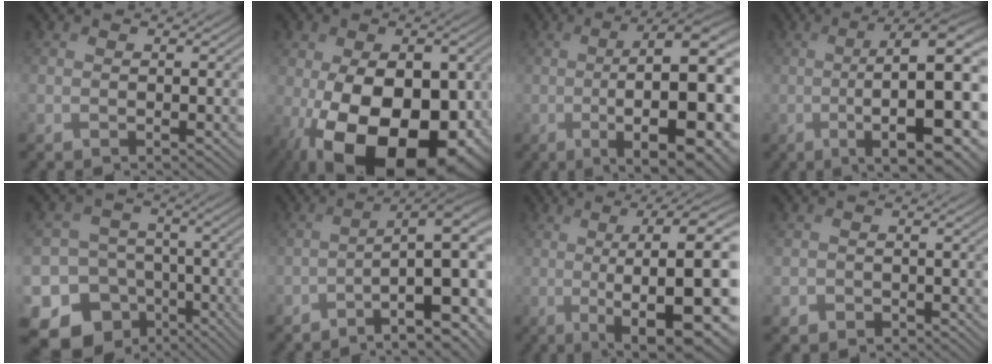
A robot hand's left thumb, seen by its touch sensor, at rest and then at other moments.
{"total": 20.4, "force": [-6.0, 12.3, 15.2], "torque": [-0.201, -0.046, -0.064]}
{"total": 16.7, "force": [-2.3, 5.4, 15.7], "torque": [-0.223, -0.017, -0.026]}
{"total": 16.8, "force": [-1.8, 5.0, 16.0], "torque": [-0.217, -0.011, -0.020]}
{"total": 15.6, "force": [-9.1, 12.0, 4.2], "torque": [-0.114, -0.048, -0.136]}
{"total": 11.7, "force": [-4.0, 3.6, 10.4], "torque": [-0.123, 0.005, -0.059]}
{"total": 18.2, "force": [-0.7, 5.0, 17.5], "torque": [-0.219, 0.005, 0.010]}
{"total": 1.7, "force": [-0.8, 1.5, 0.2], "torque": [-0.001, -0.008, -0.017]}